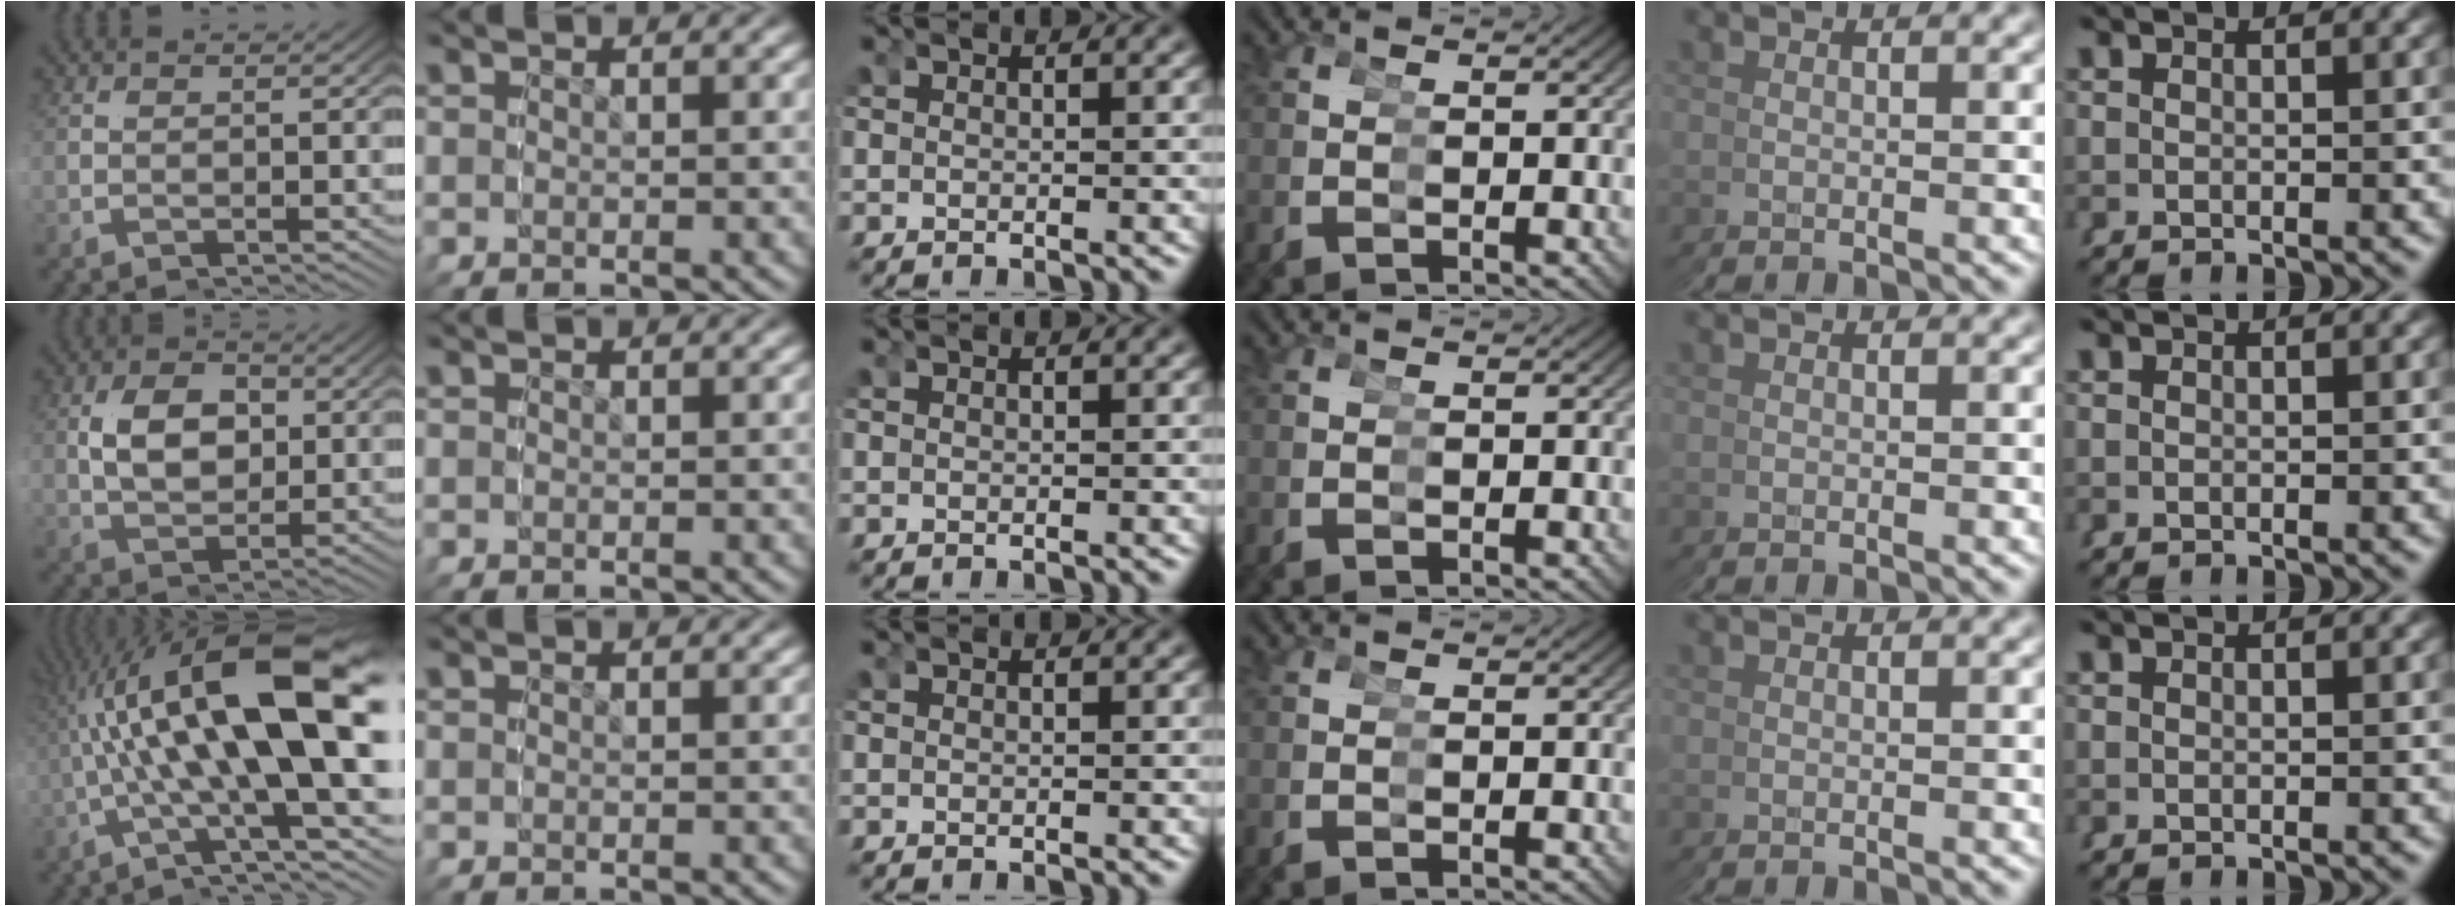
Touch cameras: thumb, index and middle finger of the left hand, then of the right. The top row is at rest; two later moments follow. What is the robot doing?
{"motion": "grasp_and_lifting", "object": "cubes"}